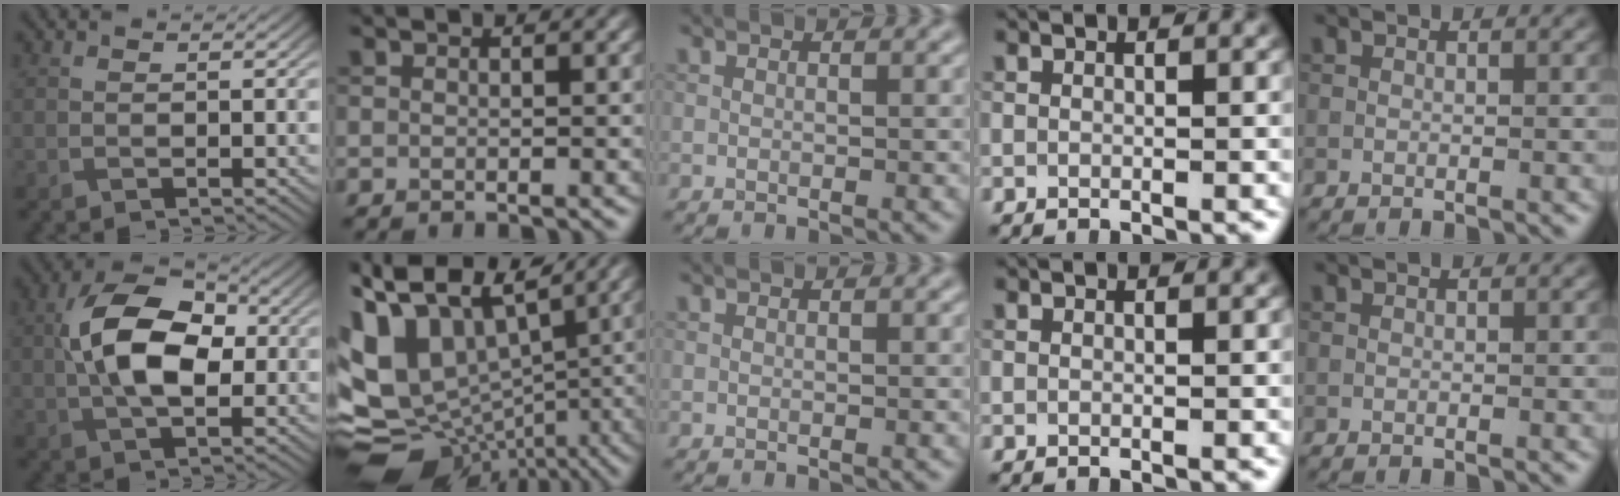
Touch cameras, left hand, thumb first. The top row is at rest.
{"thumb": {"total": 11.2, "force": [0.8, 6.4, 9.2], "torque": [-0.175, 0.014, 0.002]}, "index": {"total": 13.8, "force": [1.1, 9.9, 9.6], "torque": [-0.206, 0.013, 0.033]}}